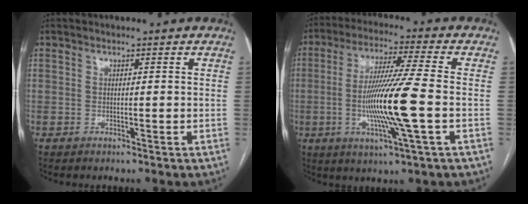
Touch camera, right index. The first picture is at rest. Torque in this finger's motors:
{"motor_torque": [1.87, -0.28, 1.05, 0.21]}